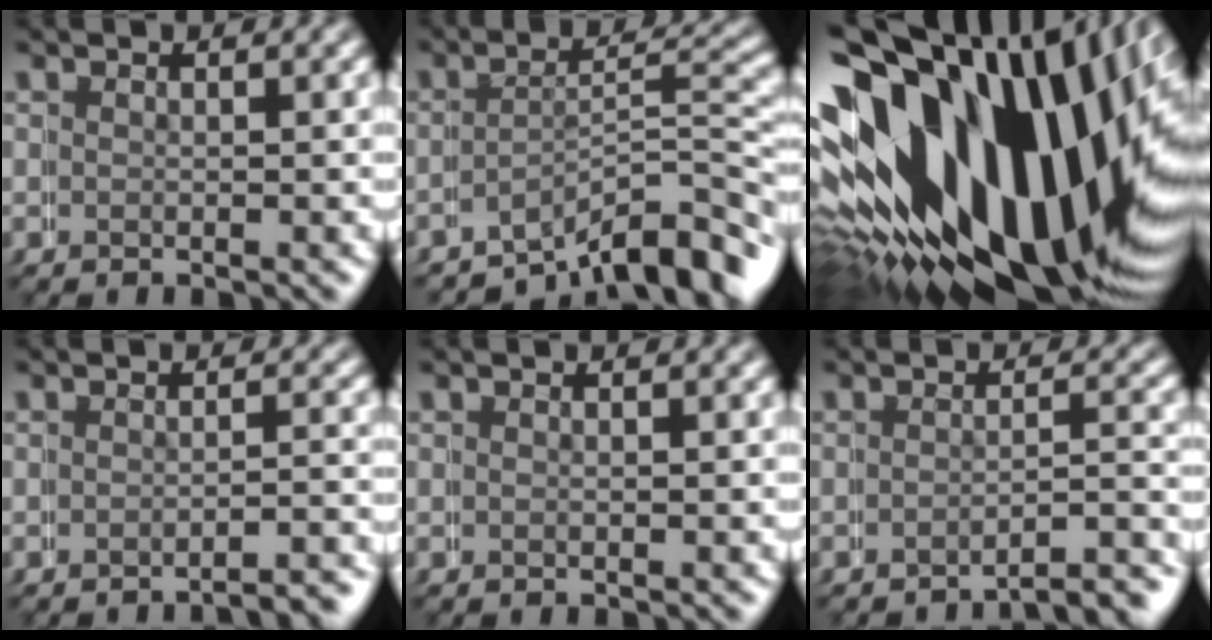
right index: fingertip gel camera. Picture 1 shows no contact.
{"total": 7.8, "force": [-5.8, 2.5, 4.5], "torque": [-0.056, -0.010, -0.080]}
{"total": 31.0, "force": [-0.7, 19.6, 24.0], "torque": [-0.374, 0.005, -0.011]}
{"total": 3.4, "force": [-3.2, 0.5, 1.2], "torque": [-0.008, 0.002, -0.050]}
{"total": 0.0}
{"total": 4.3, "force": [-4.0, 0.6, 1.5], "torque": [-0.016, -0.004, -0.062]}